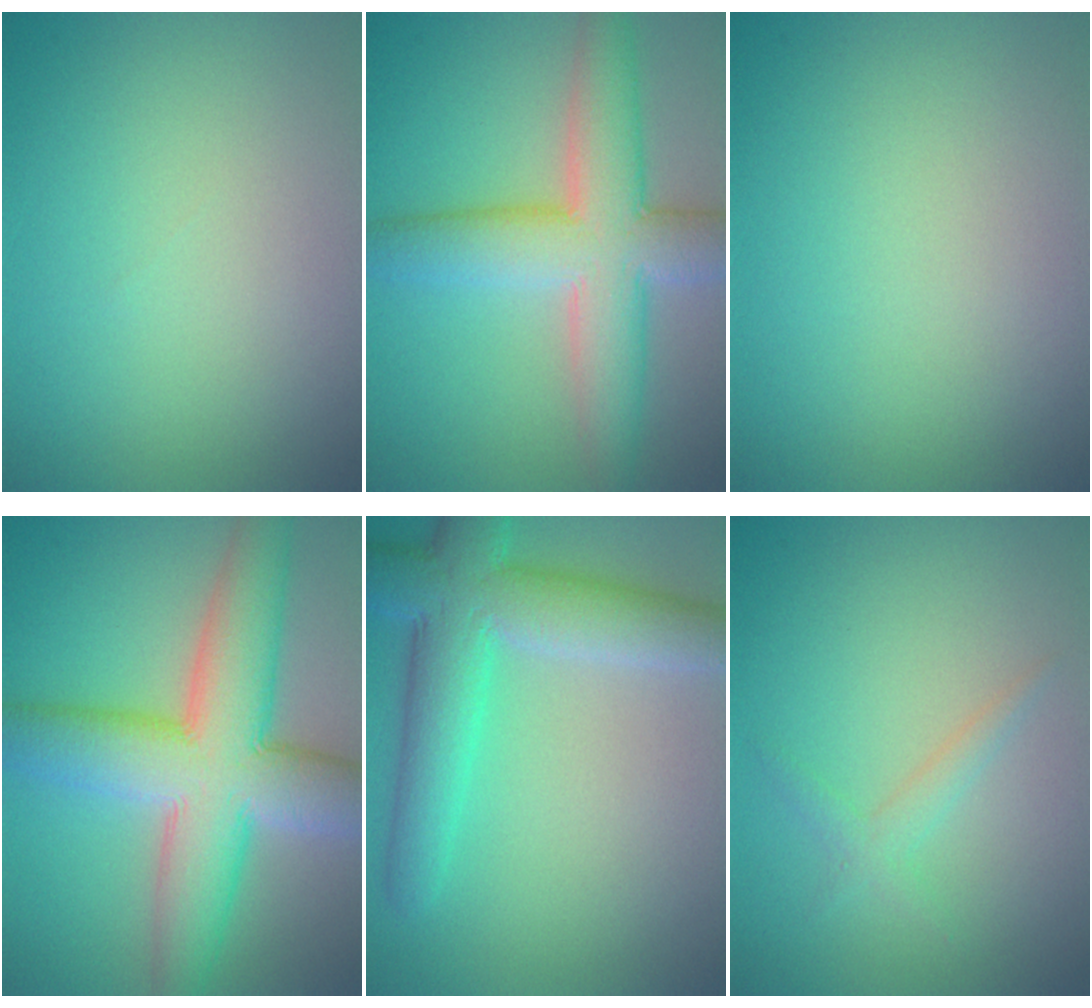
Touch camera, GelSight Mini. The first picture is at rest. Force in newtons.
{"total": 8.0, "press": 8.0, "slide": 0.7}
{"total": 0.0}
{"total": 10.8, "press": 10.8, "slide": 0.5}
{"total": 7.5, "press": 7.5, "slide": 0.4}
{"total": 1.4, "press": 1.4, "slide": 0.0}